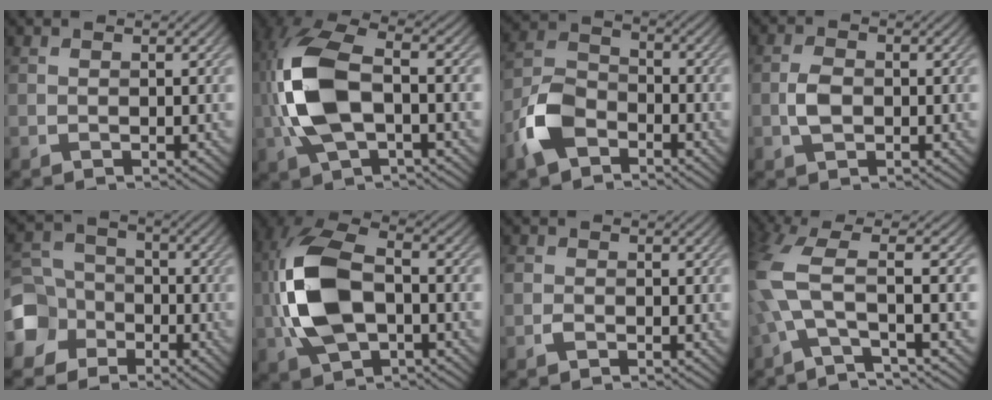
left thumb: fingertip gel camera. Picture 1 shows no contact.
{"total": 11.9, "force": [-0.8, 6.1, 10.1], "torque": [-0.248, 0.008, -0.024]}
{"total": 7.8, "force": [-4.4, 4.5, 4.5], "torque": [-0.111, 0.002, -0.103]}
{"total": 2.7, "force": [-0.4, 1.8, 2.0], "torque": [-0.045, 0.003, -0.013]}
{"total": 8.6, "force": [-3.7, 7.1, 3.0], "torque": [-0.106, -0.018, -0.096]}
{"total": 12.9, "force": [-1.3, 7.5, 10.5], "torque": [-0.257, 0.004, -0.032]}
{"total": 1.0, "force": [-0.5, 0.7, 0.4], "torque": [-0.008, 0.003, -0.015]}
{"total": 8.5, "force": [-1.3, 2.2, 8.1], "torque": [-0.185, 0.012, -0.046]}